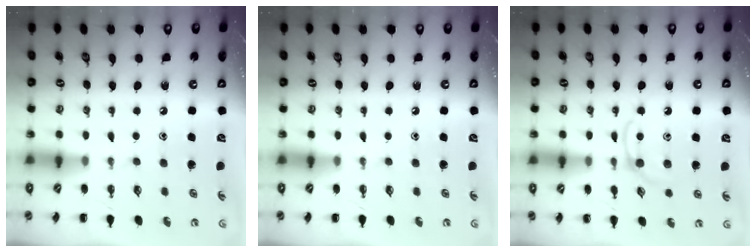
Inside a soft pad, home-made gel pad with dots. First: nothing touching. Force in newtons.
{"total": 0.0}
{"total": 4.6, "press": 4.4, "slide": 1.4}